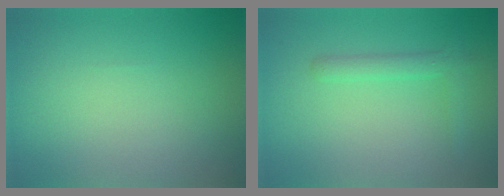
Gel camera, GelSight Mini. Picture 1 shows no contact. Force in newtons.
{"total": 1.9, "press": 1.9, "slide": 0.1}